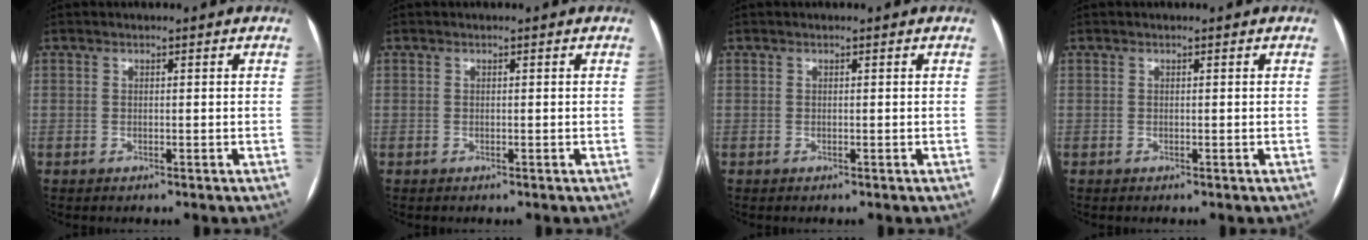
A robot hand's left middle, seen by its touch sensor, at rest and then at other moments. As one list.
[{"total": 0.0}, {"total": 0.0}, {"total": 0.0}]